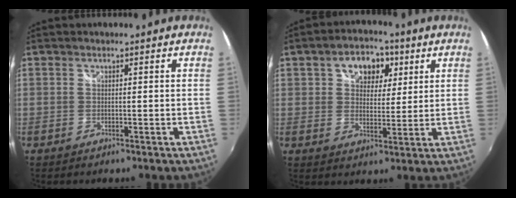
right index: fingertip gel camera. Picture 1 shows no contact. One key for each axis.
{"total": 9.1, "fx": 3.7, "fy": 6.3, "fz": 5.3, "tx": -0.090, "ty": 0.022, "tz": 0.059}